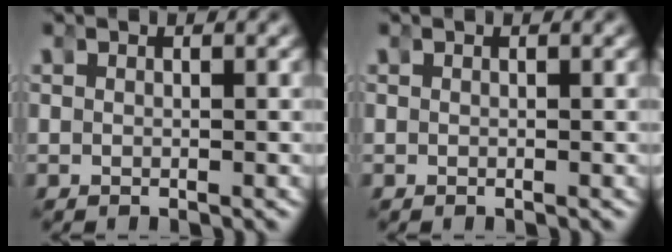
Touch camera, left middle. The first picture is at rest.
{"total": 0.0}